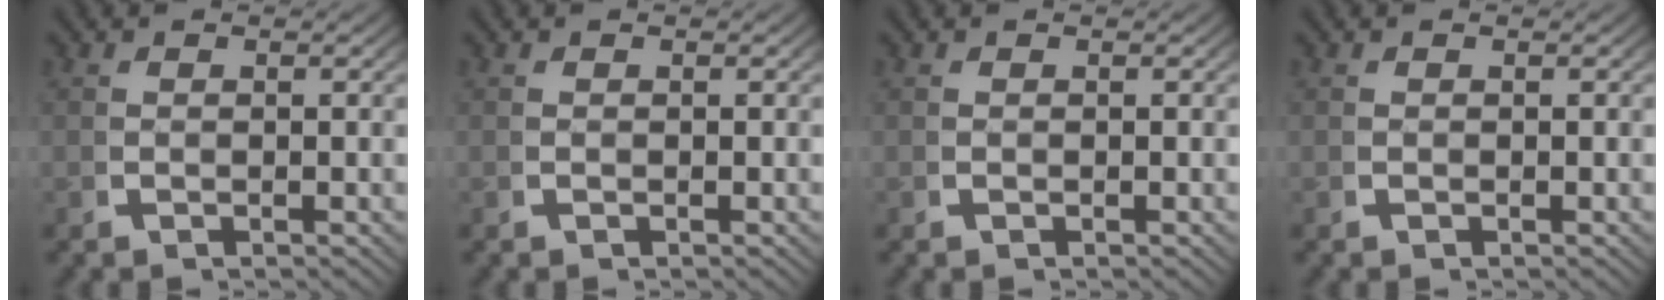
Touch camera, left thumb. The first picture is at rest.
{"total": 0.0}
{"total": 0.0}
{"total": 0.0}